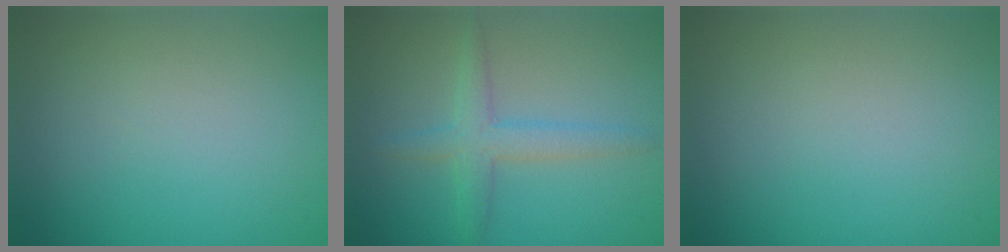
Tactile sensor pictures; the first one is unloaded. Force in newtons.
{"total": 2.7, "press": 2.7, "slide": 0.2}
{"total": 0.0}